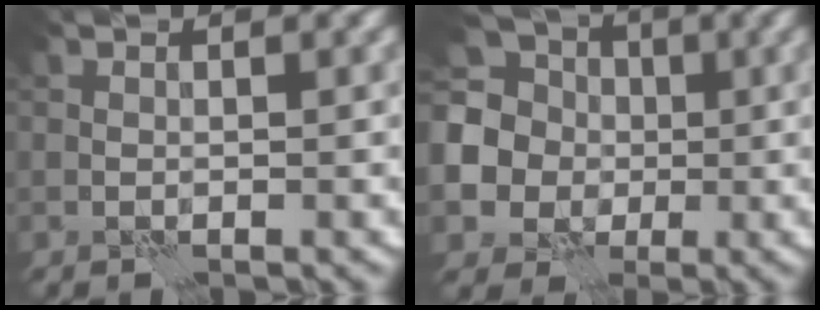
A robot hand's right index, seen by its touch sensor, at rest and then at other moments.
{"total": 10.4, "force": [-0.4, 9.8, 3.5], "torque": [-0.118, 0.009, -0.040]}